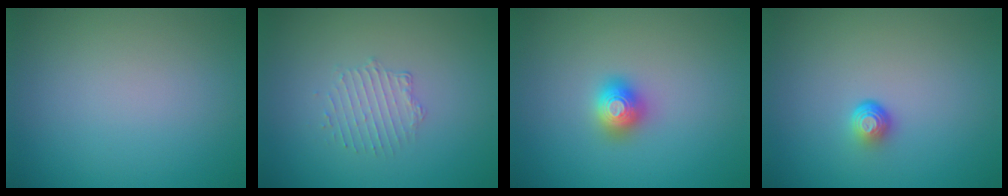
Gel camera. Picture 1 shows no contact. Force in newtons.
{"total": 1.6, "press": 0.9, "slide": 1.3}
{"total": 2.0, "press": 2.0, "slide": 0.1}
{"total": 1.7, "press": 1.1, "slide": 1.3}